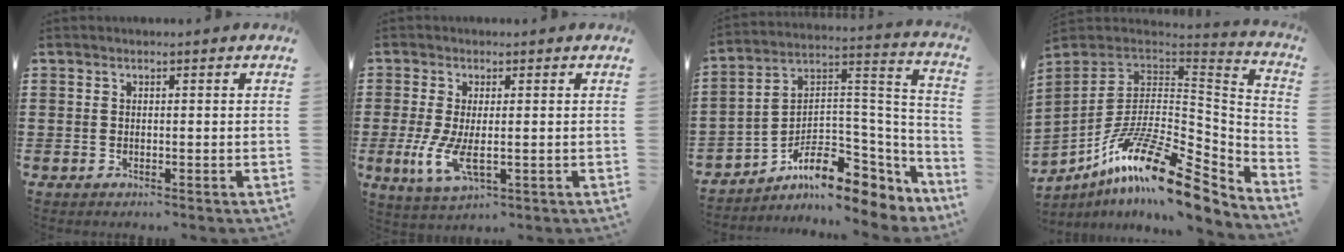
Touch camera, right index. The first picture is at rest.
{"total": 6.3, "force": [-1.0, 2.0, 5.9], "torque": [-0.138, -0.020, -0.018]}
{"total": 10.4, "force": [-6.4, 5.1, 6.3], "torque": [-0.109, 0.001, -0.117]}
{"total": 18.3, "force": [-10.6, 6.0, 13.7], "torque": [-0.261, 0.022, -0.192]}